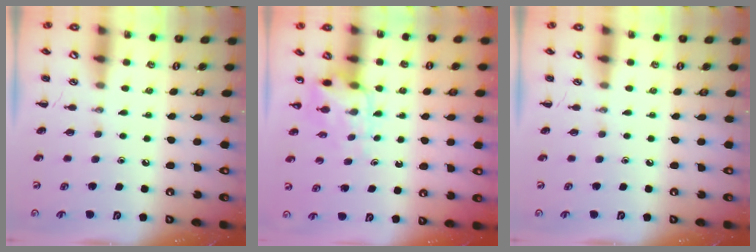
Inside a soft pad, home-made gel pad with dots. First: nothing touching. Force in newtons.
{"total": 5.2, "press": 5.2, "slide": 0.8}
{"total": 0.0}